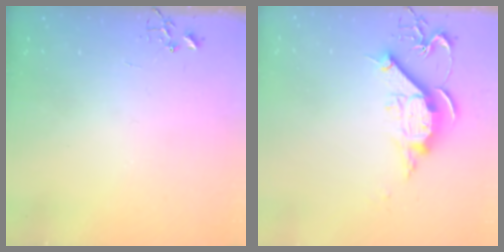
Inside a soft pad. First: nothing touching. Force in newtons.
{"total": 12.1, "press": 12.0, "slide": 1.3}